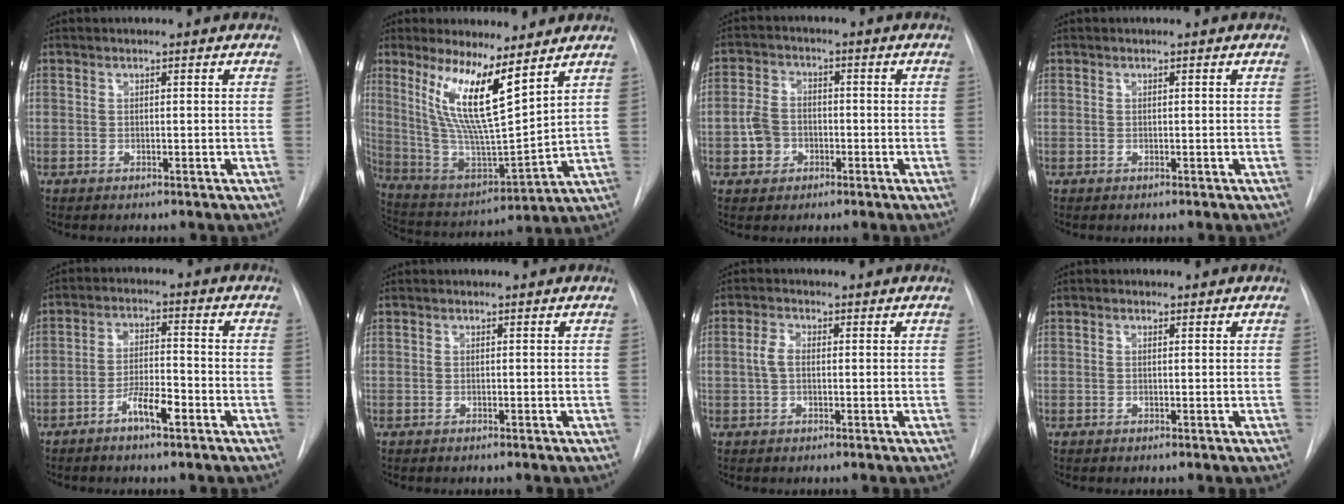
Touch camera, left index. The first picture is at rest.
{"total": 14.1, "force": [7.6, 1.8, 11.8], "torque": [-0.236, -0.013, 0.150]}
{"total": 5.1, "force": [-1.6, 4.2, 2.3], "torque": [-0.054, 0.016, -0.026]}
{"total": 0.0}
{"total": 5.6, "force": [-3.2, 1.2, 4.4], "torque": [-0.086, 0.004, -0.059]}
{"total": 0.0}
{"total": 2.7, "force": [0.1, 1.6, 2.2], "torque": [-0.053, 0.011, 0.000]}
{"total": 0.5, "force": [0.1, 0.4, 0.3], "torque": [-0.007, -0.001, 0.000]}